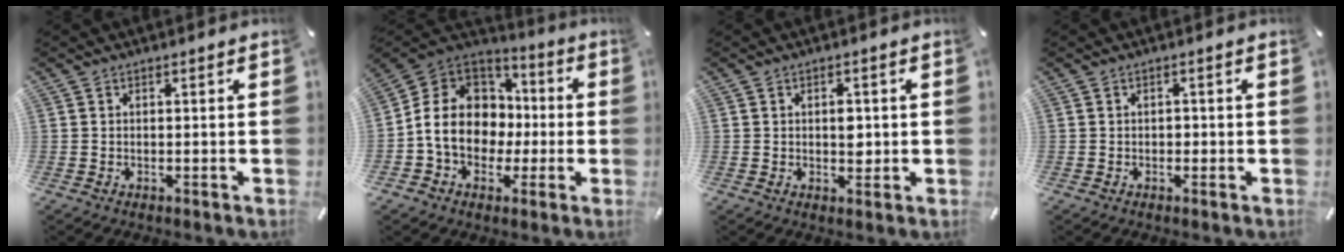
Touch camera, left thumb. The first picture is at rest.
{"total": 14.3, "force": [-2.0, 12.4, 6.8], "torque": [-0.152, 0.018, -0.030]}
{"total": 3.7, "force": [0.2, 2.4, 2.8], "torque": [-0.023, -0.008, -0.005]}
{"total": 1.0, "force": [-0.3, 0.8, 0.5], "torque": [-0.009, 0.003, -0.007]}